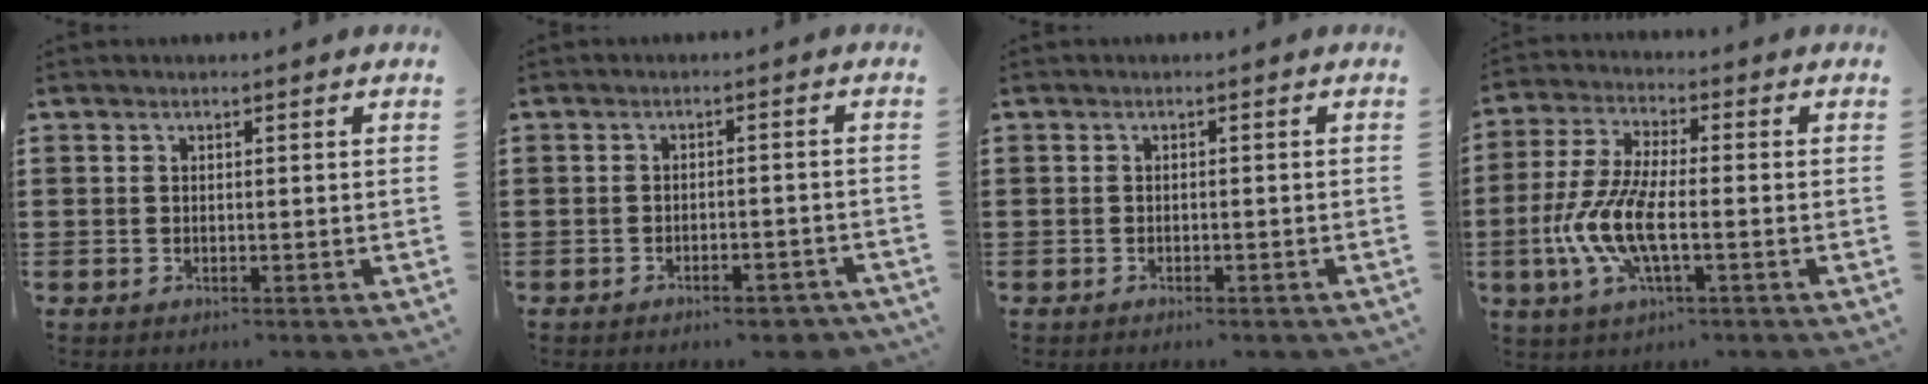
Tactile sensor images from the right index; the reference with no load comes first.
{"total": 3.1, "force": [-2.8, 0.5, 1.2], "torque": [-0.020, 0.002, -0.054]}
{"total": 0.7, "force": [-0.6, 0.1, 0.3], "torque": [-0.009, -0.003, -0.012]}
{"total": 9.1, "force": [-2.8, 3.3, 8.0], "torque": [-0.192, -0.014, -0.058]}